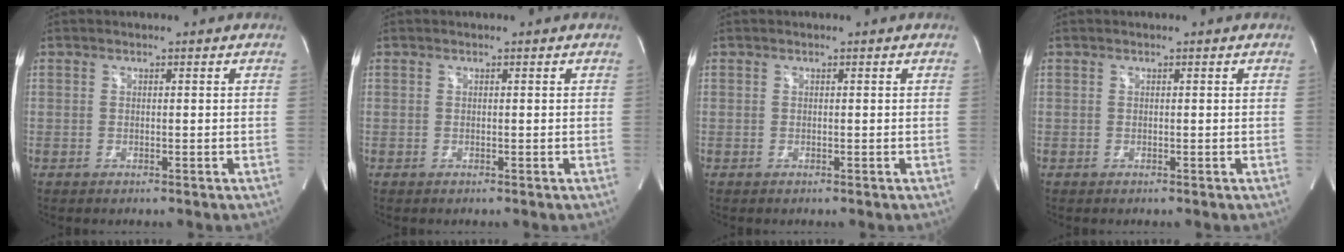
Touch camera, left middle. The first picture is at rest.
{"total": 0.0}
{"total": 0.0}
{"total": 0.0}